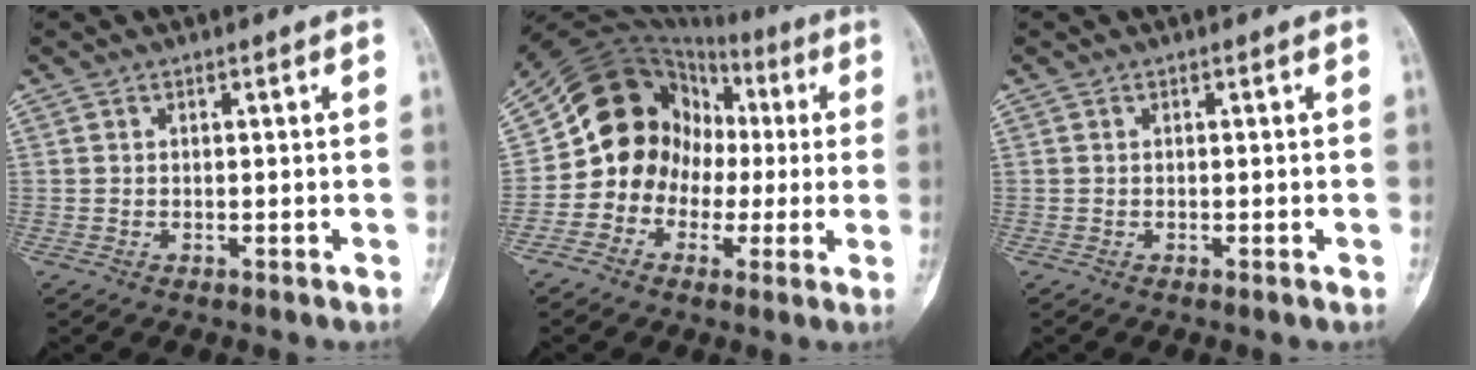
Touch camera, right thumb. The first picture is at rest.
{"total": 14.9, "force": [-0.9, 13.6, 6.0], "torque": [-0.063, 0.064, -0.018]}
{"total": 0.6, "force": [-0.2, 0.0, 0.6], "torque": [-0.012, -0.001, -0.001]}